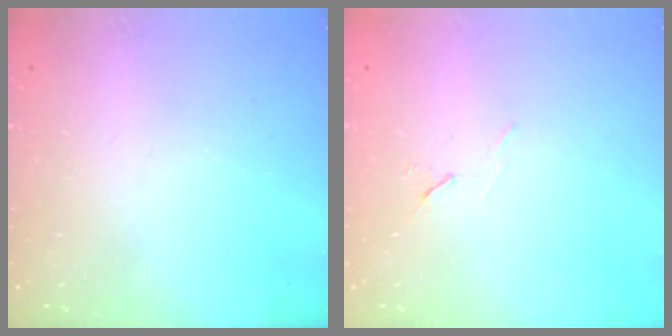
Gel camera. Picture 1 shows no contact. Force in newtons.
{"total": 6.0, "press": 5.3, "slide": 2.8}